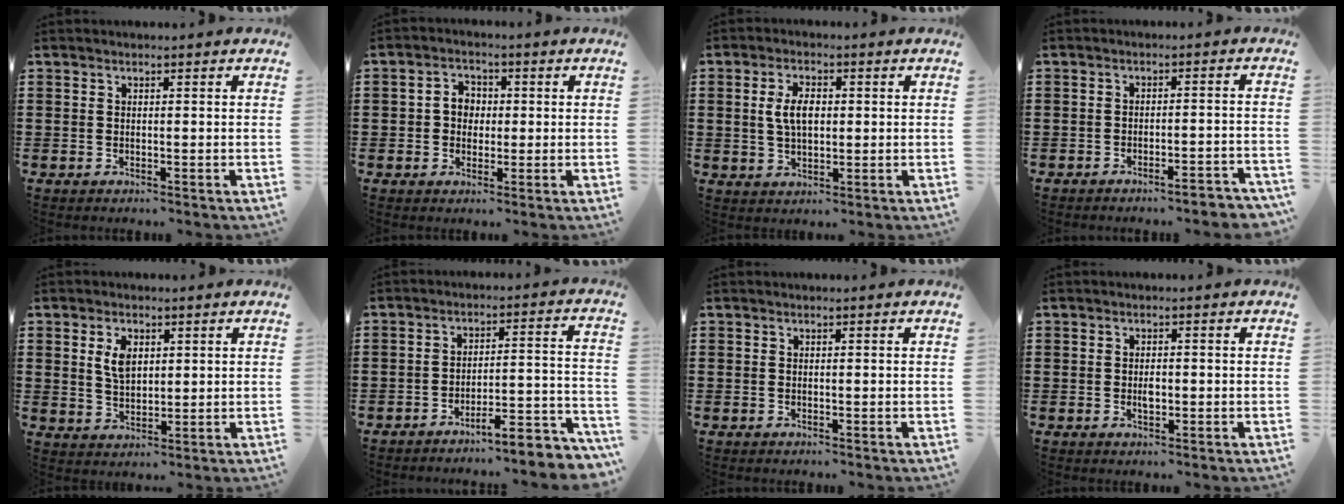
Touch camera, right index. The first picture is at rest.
{"total": 3.8, "force": [0.0, 3.3, 2.0], "torque": [-0.050, 0.012, -0.006]}
{"total": 5.1, "force": [0.6, 2.6, 4.3], "torque": [-0.087, 0.006, 0.004]}
{"total": 2.7, "force": [-2.5, -0.1, 1.1], "torque": [-0.020, -0.003, -0.050]}
{"total": 4.3, "force": [1.4, 2.6, 3.2], "torque": [-0.072, 0.011, 0.024]}
{"total": 5.5, "force": [-5.0, 0.2, 2.3], "torque": [-0.037, -0.015, -0.096]}
{"total": 0.0}
{"total": 1.9, "force": [-0.2, 0.8, 1.6], "torque": [-0.032, 0.001, -0.004]}